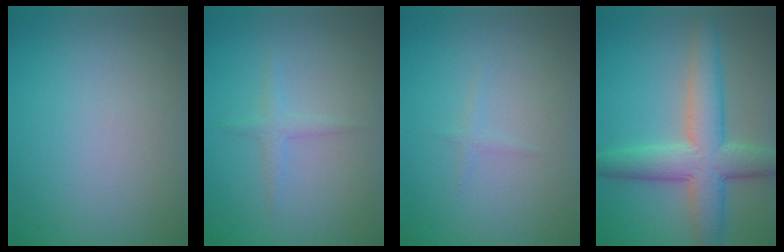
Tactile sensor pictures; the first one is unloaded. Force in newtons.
{"total": 1.2, "press": 1.2, "slide": 0.0}
{"total": 1.0, "press": 0.9, "slide": 0.2}
{"total": 7.1, "press": 7.1, "slide": 0.1}